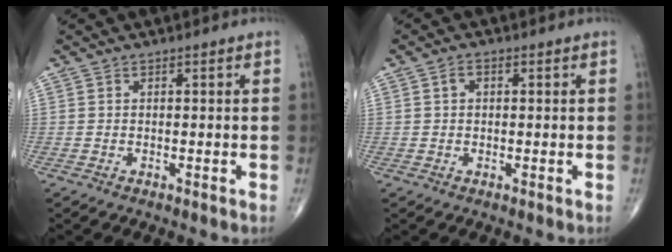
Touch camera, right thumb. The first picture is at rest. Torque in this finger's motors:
{"motor_torque": [-0.27, 0.31, -0.12, 0.22, 0.04]}